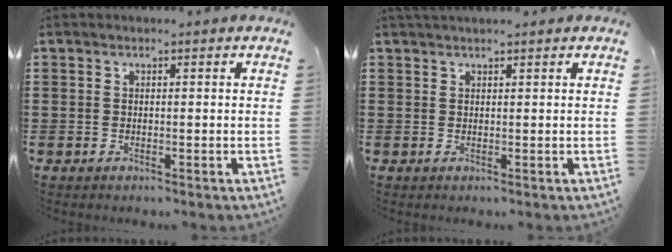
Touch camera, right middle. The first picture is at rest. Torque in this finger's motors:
{"motor_torque": [0.53, -0.31, 0.11, 0.04]}